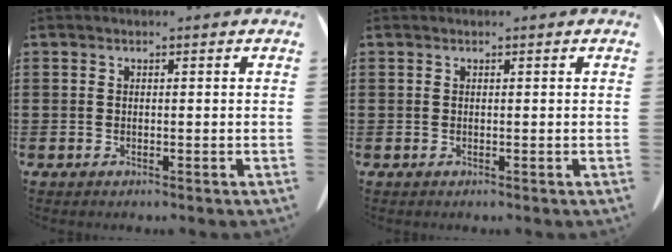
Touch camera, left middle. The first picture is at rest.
{"total": 0.0}